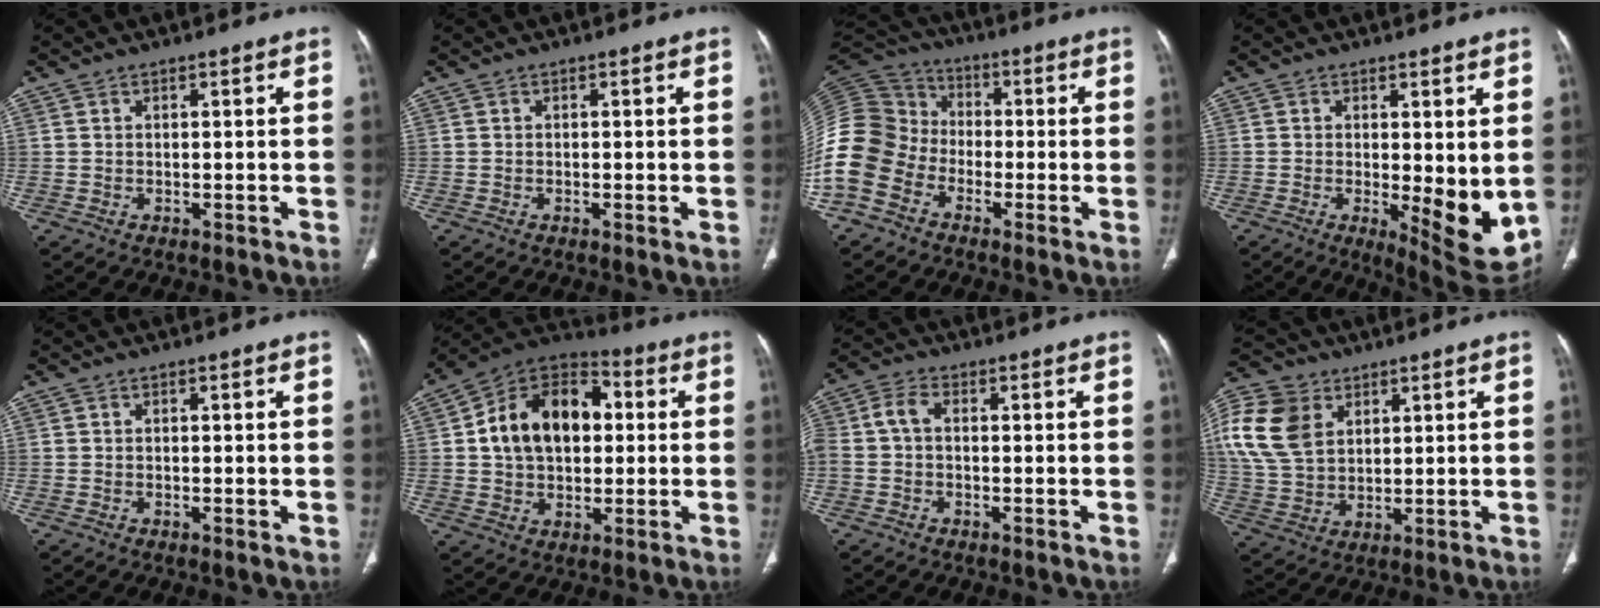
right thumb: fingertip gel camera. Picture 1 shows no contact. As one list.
[{"total": 0.9, "force": [-0.2, 0.3, 0.9], "torque": [-0.015, -0.003, -0.004]}, {"total": 18.4, "force": [-6.7, 14.7, 9.0], "torque": [-0.214, 0.061, -0.134]}, {"total": 10.5, "force": [-1.1, 3.6, 9.8], "torque": [-0.122, -0.028, -0.006]}, {"total": 0.6, "force": [-0.1, 0.2, 0.6], "torque": [-0.010, -0.002, -0.002]}, {"total": 17.7, "force": [2.4, 12.1, 12.7], "torque": [-0.173, 0.026, 0.033]}, {"total": 5.0, "force": [-0.2, 3.1, 3.9], "torque": [-0.089, 0.018, -0.010]}, {"total": 14.9, "force": [5.0, 10.7, 9.0], "torque": [-0.181, -0.004, 0.100]}]